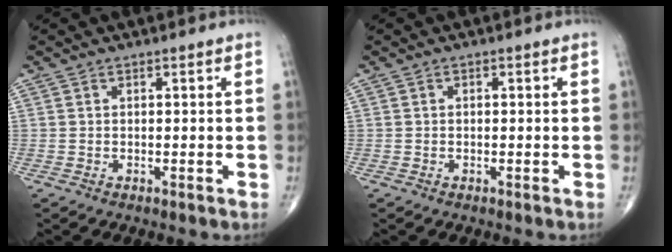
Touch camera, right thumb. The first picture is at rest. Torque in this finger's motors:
{"motor_torque": [-0.33, -0.10, -0.14, -0.04, 0.03]}